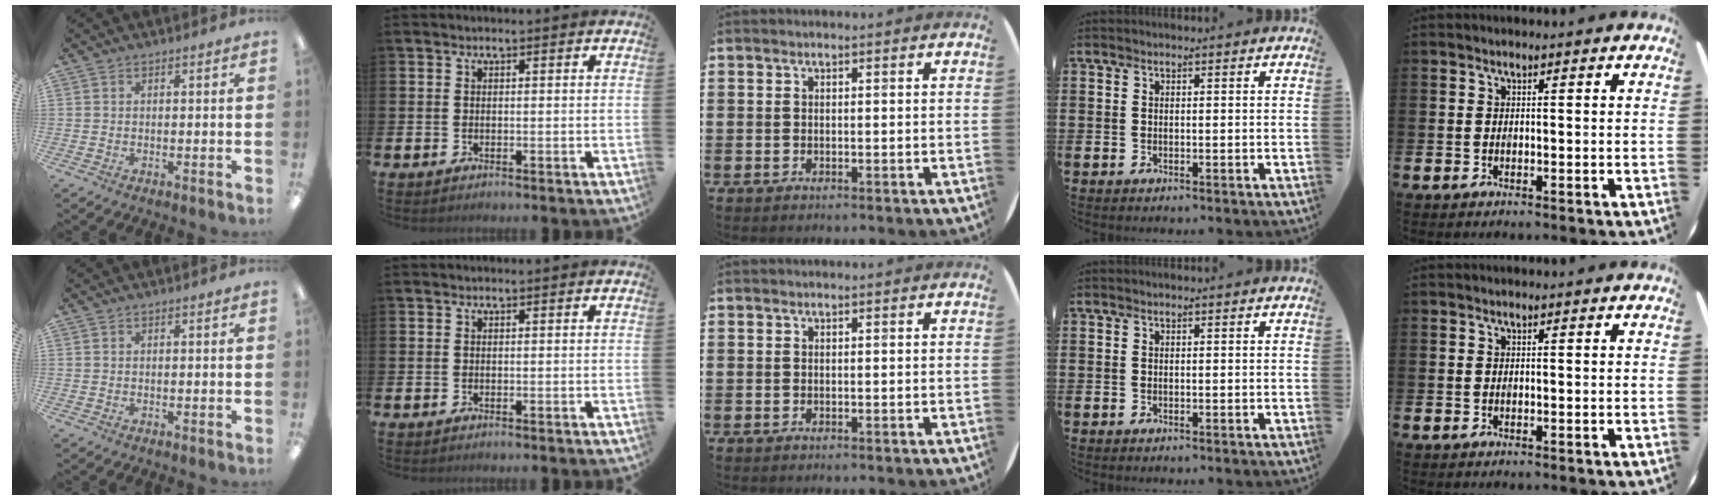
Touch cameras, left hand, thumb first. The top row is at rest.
{}